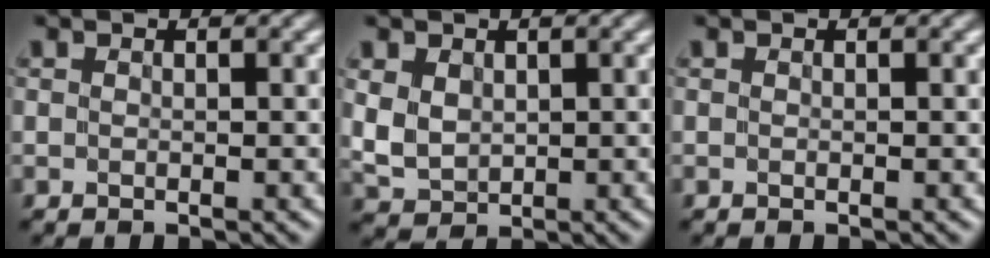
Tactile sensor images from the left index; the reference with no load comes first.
{"total": 3.3, "force": [0.9, 2.6, 1.9], "torque": [-0.050, -0.004, 0.023]}
{"total": 0.0}